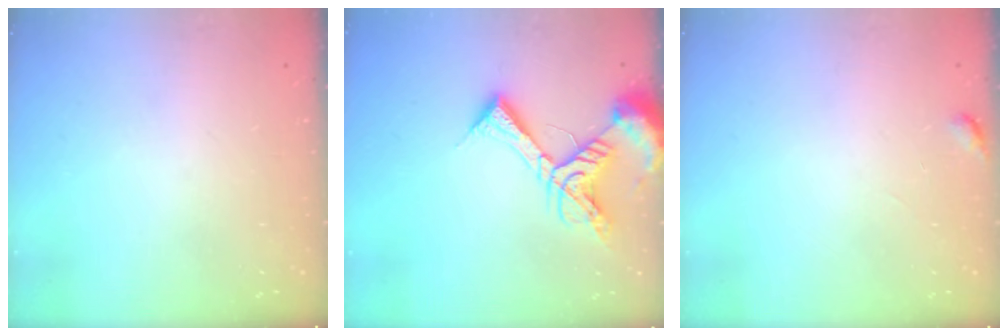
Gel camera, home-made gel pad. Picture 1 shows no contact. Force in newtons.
{"total": 13.0, "press": 12.9, "slide": 1.6}
{"total": 2.6, "press": 2.5, "slide": 0.3}